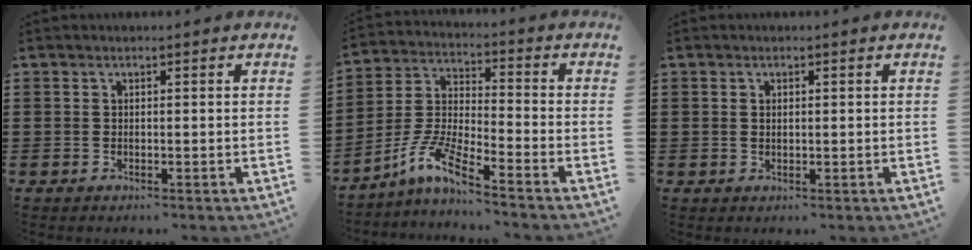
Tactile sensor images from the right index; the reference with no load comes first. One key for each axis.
{"total": 7.2, "fx": -5.8, "fy": 0.6, "fz": 4.2, "tx": -0.113, "ty": -0.014, "tz": -0.120}
{"total": 0.8, "fx": 0.2, "fy": 0.5, "fz": 0.7, "tx": -0.015, "ty": 0.003, "tz": 0.004}